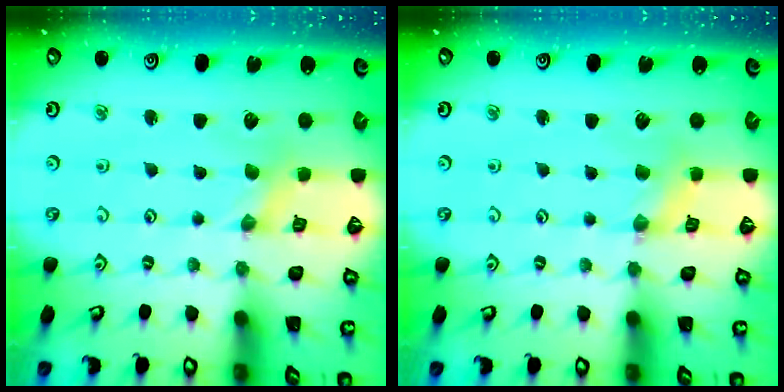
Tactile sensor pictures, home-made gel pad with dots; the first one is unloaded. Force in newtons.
{"total": 2.5, "press": 2.5, "slide": 0.3}